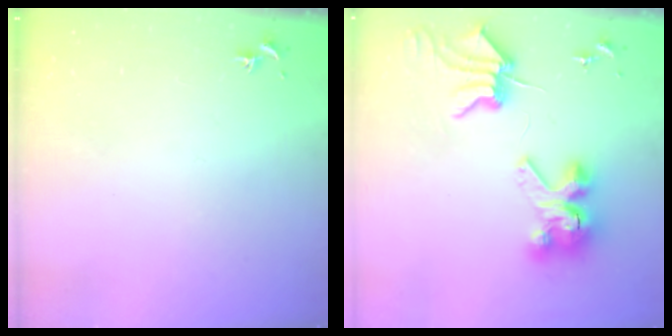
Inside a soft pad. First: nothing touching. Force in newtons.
{"total": 10.1, "press": 10.0, "slide": 1.3}